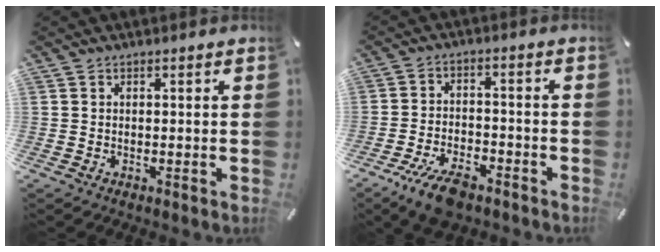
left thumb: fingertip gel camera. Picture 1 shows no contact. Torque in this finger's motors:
{"motor_torque": [-0.38, 0.73, 0.60, 0.53, 0.06]}